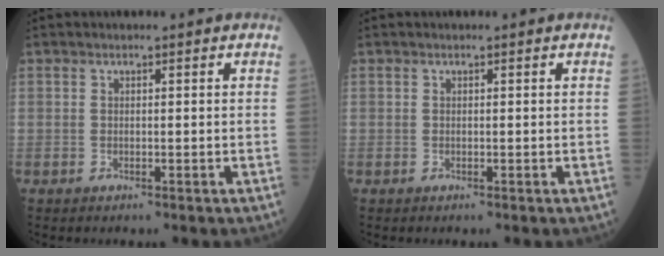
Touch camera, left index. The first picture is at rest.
{"total": 0.0}